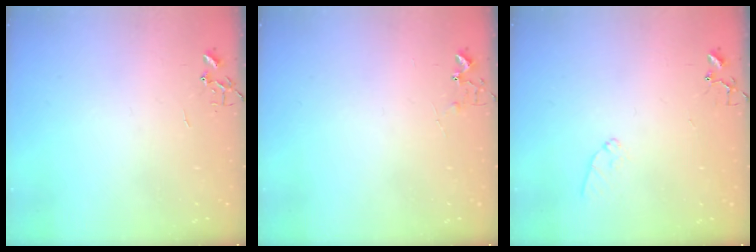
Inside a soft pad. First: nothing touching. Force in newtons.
{"total": 5.4, "press": 5.4, "slide": 0.7}
{"total": 6.4, "press": 6.4, "slide": 0.6}